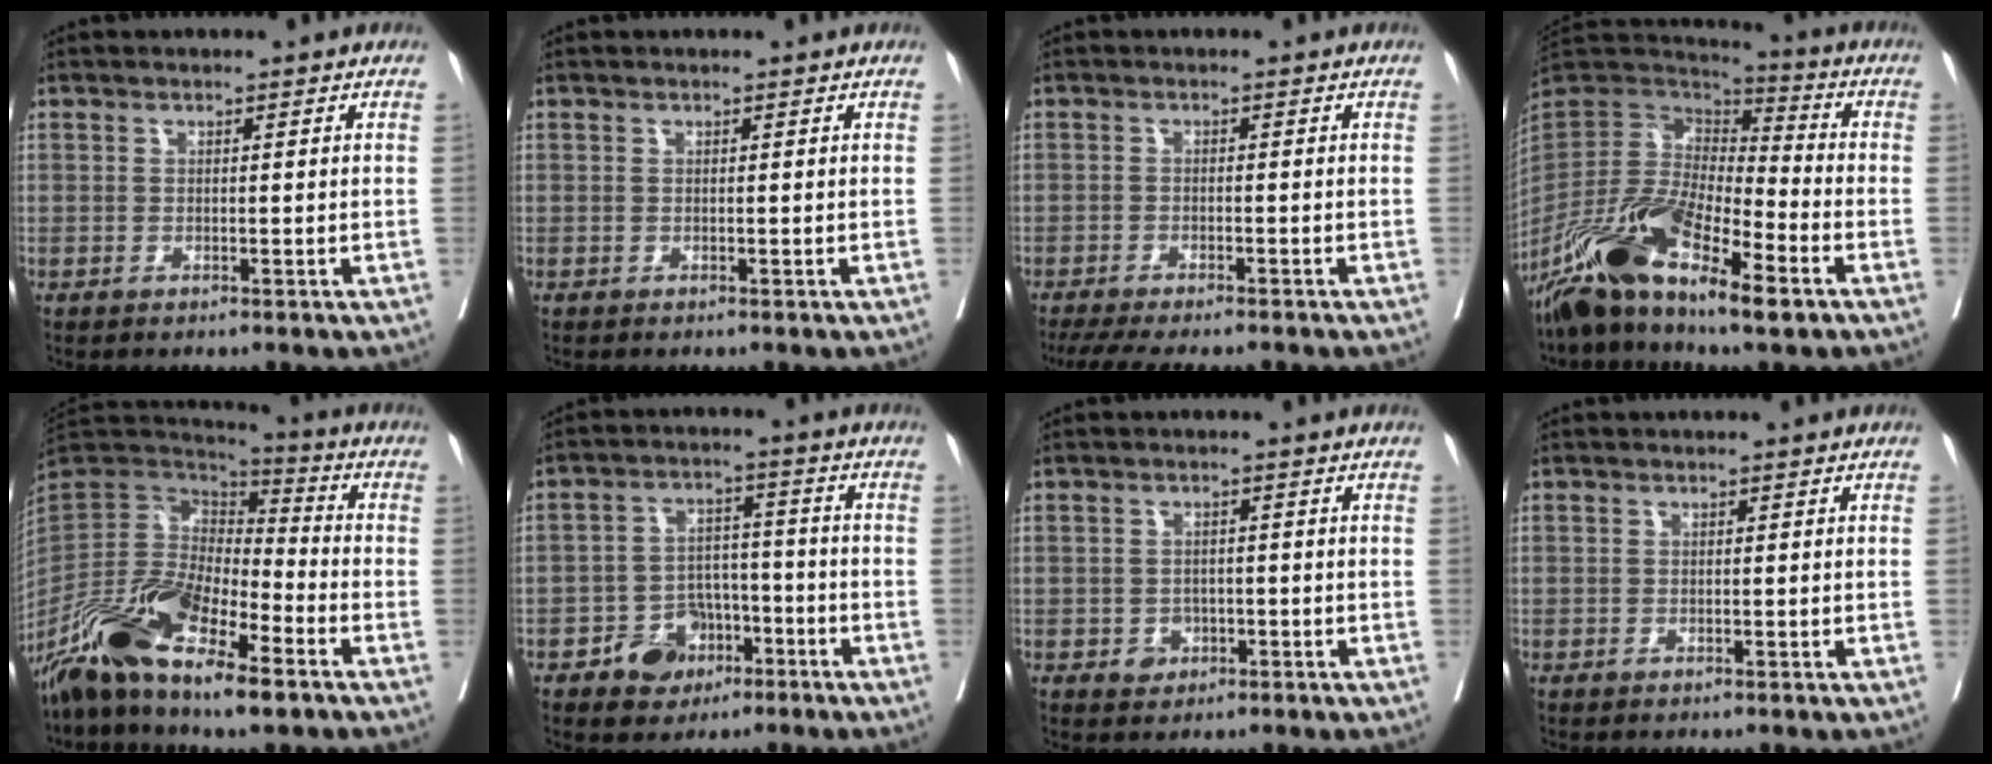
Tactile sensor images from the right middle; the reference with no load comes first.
{"total": 0.0}
{"total": 10.0, "force": [-8.7, 1.7, 4.7], "torque": [-0.067, -0.013, -0.125]}
{"total": 17.2, "force": [-10.1, 4.5, 13.2], "torque": [-0.271, -0.012, -0.190]}
{"total": 18.0, "force": [-11.1, 5.3, 13.1], "torque": [-0.272, -0.013, -0.209]}
{"total": 7.1, "force": [-3.9, 5.4, 2.3], "torque": [-0.035, 0.017, -0.056]}
{"total": 2.6, "force": [-1.0, 2.2, 1.0], "torque": [-0.008, 0.006, -0.010]}
{"total": 0.0}